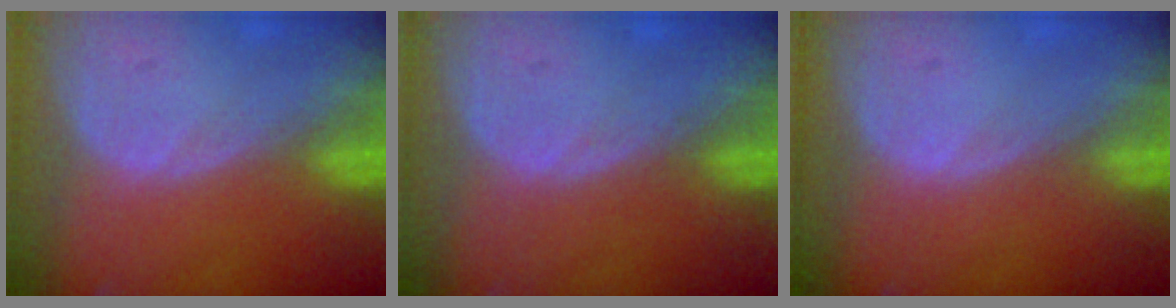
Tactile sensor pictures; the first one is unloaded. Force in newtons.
{"total": 0.5, "press": 0.1, "slide": 0.5}
{"total": 0.0}